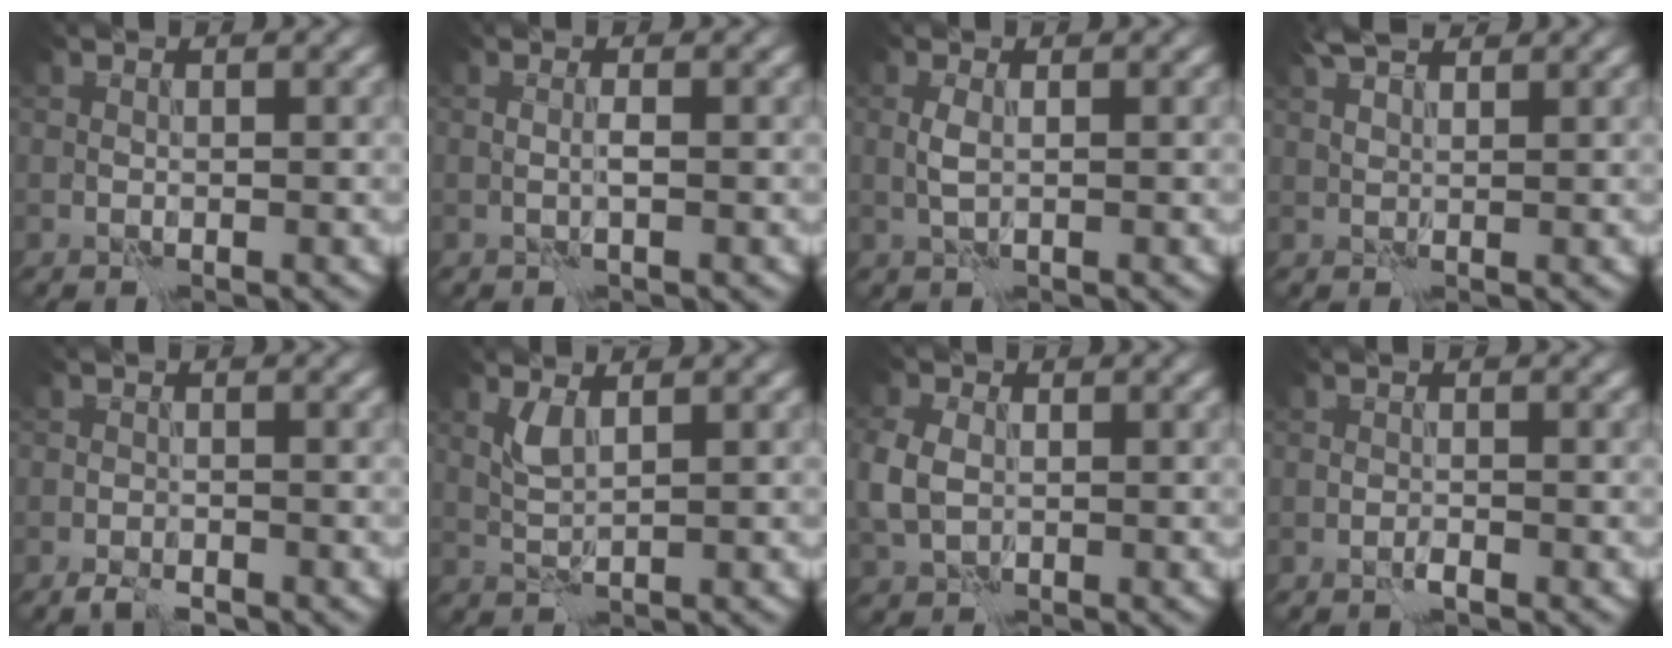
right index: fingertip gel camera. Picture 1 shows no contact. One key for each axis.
{"total": 0.6, "fx": 0.0, "fy": -0.3, "fz": 0.5, "tx": -0.010, "ty": 0.001, "tz": 0.000}
{"total": 0.8, "fx": 0.2, "fy": 0.1, "fz": 0.8, "tx": -0.020, "ty": 0.001, "tz": 0.003}
{"total": 3.1, "fx": 2.6, "fy": 0.8, "fz": 1.4, "tx": -0.035, "ty": 0.010, "tz": 0.046}
{"total": 1.8, "fx": -1.6, "fy": 0.5, "fz": 0.7, "tx": -0.010, "ty": -0.001, "tz": -0.029}
{"total": 1.5, "fx": 1.0, "fy": 0.1, "fz": 1.1, "tx": -0.030, "ty": 0.000, "tz": 0.024}
{"total": 3.7, "fx": -0.1, "fy": 2.9, "fz": 2.4, "tx": -0.070, "ty": -0.002, "tz": -0.006}
{"total": 0.6, "fx": -0.6, "fy": 0.0, "fz": 0.2, "tx": -0.004, "ty": 0.002, "tz": -0.012}